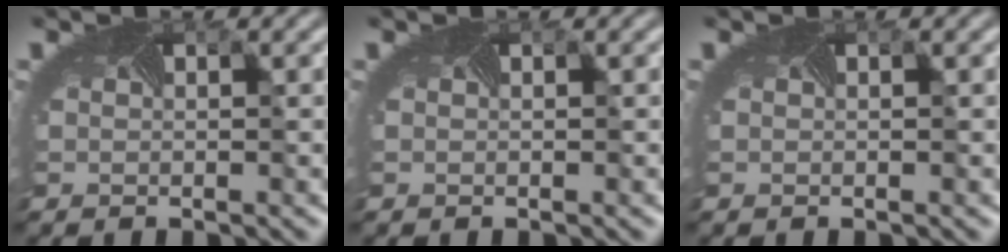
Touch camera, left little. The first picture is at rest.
{"total": 0.0}
{"total": 0.0}